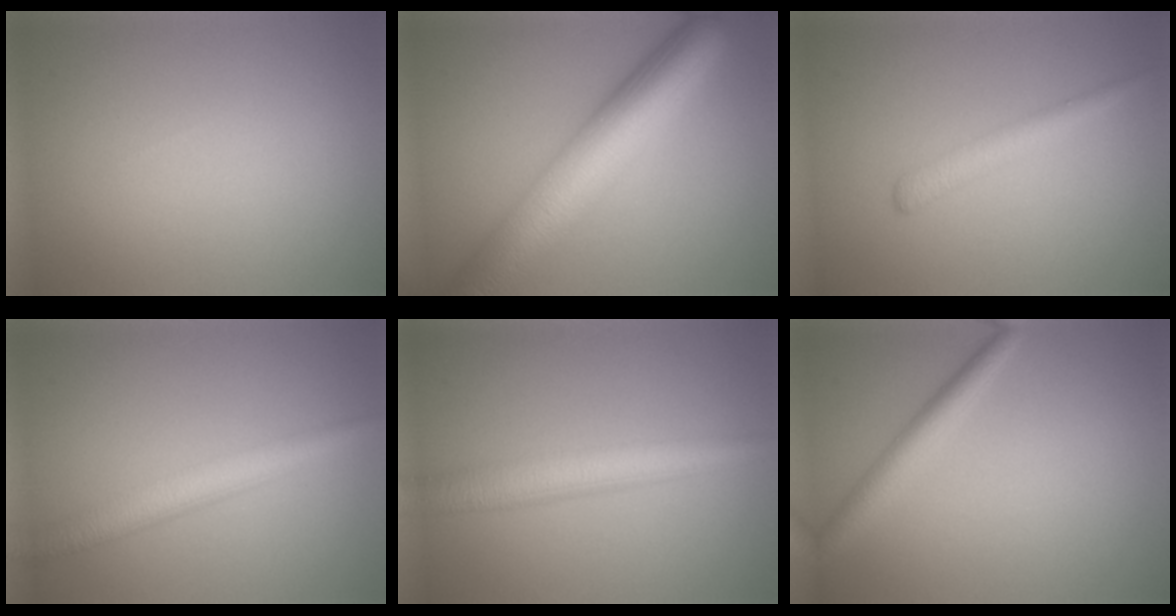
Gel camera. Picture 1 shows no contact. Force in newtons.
{"total": 10.8, "press": 10.8, "slide": 0.2}
{"total": 2.1, "press": 2.1, "slide": 0.1}
{"total": 4.3, "press": 4.3, "slide": 0.3}
{"total": 4.8, "press": 4.8, "slide": 0.1}
{"total": 2.4, "press": 2.4, "slide": 0.1}